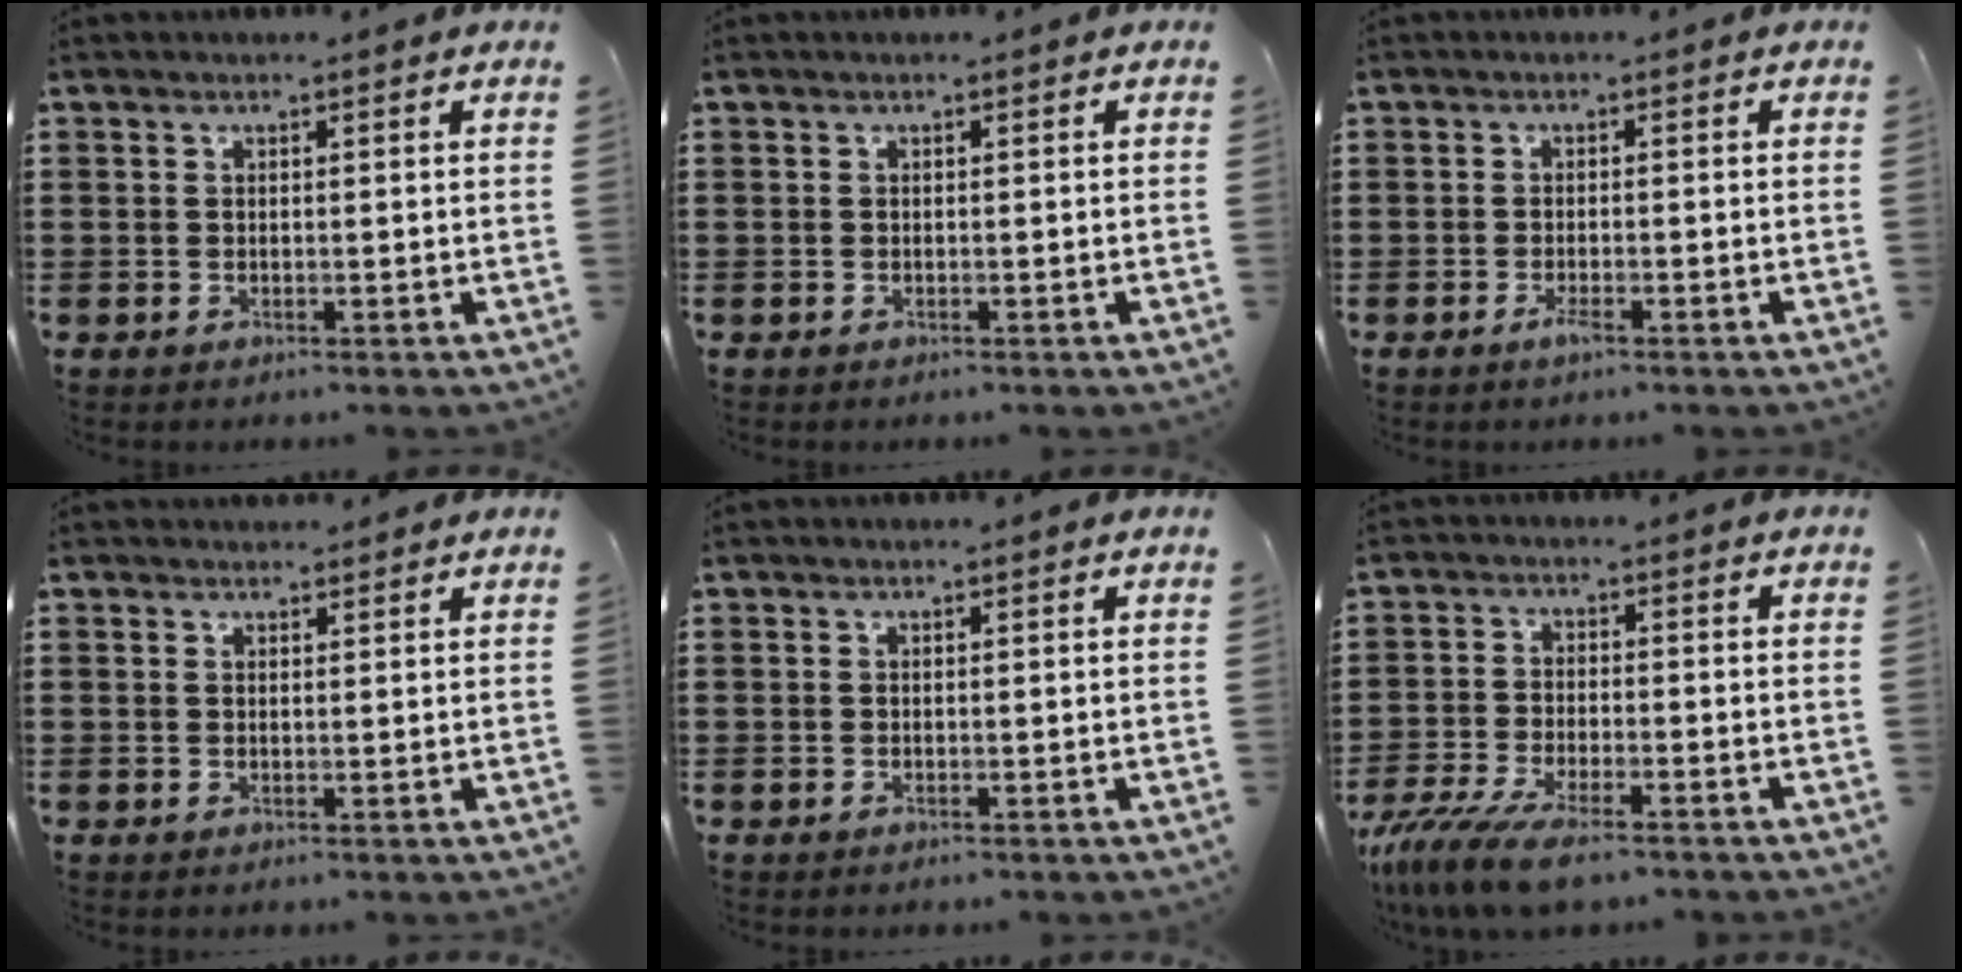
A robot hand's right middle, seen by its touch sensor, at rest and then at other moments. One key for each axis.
{"total": 0.0}
{"total": 1.6, "fx": -1.0, "fy": 0.2, "fz": 1.3, "tx": -0.030, "ty": -0.005, "tz": -0.020}
{"total": 1.2, "fx": 1.2, "fy": 0.4, "fz": 0.0, "tx": 0.006, "ty": -0.001, "tz": 0.021}
{"total": 0.0}
{"total": 7.6, "fx": -6.0, "fy": 1.4, "fz": 4.5, "tx": -0.108, "ty": -0.012, "tz": -0.117}